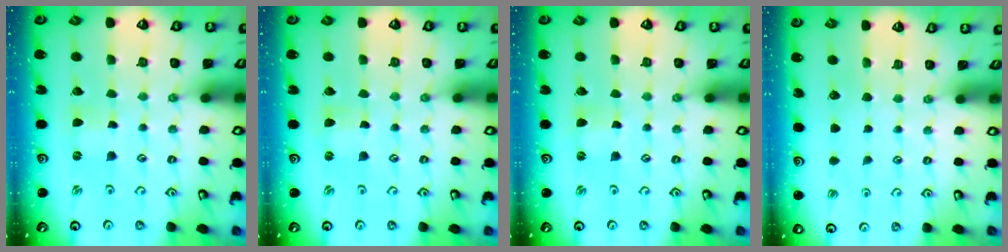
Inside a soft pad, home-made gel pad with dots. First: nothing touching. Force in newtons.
{"total": 0.0}
{"total": 0.5, "press": 0.5, "slide": 0.1}
{"total": 0.0}